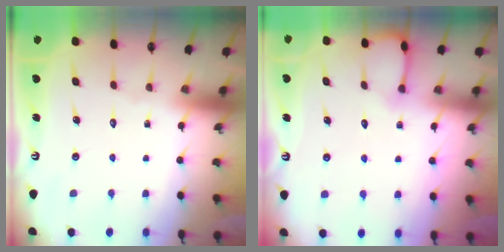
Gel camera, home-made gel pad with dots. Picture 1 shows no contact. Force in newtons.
{"total": 4.9, "press": 4.9, "slide": 0.5}